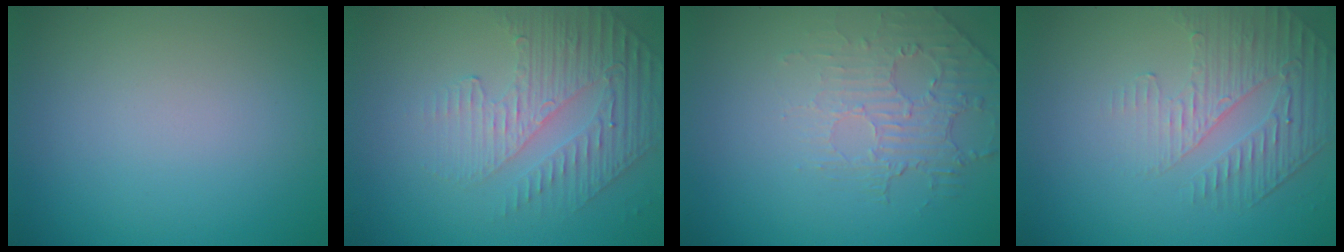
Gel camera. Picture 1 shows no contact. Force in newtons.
{"total": 4.8, "press": 3.1, "slide": 3.7}
{"total": 2.1, "press": 1.2, "slide": 1.7}
{"total": 2.2, "press": 1.7, "slide": 1.4}